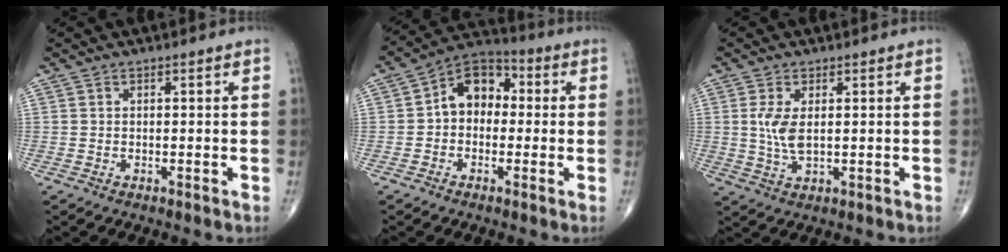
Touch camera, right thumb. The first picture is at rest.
{"total": 9.7, "force": [0.4, 7.1, 6.6], "torque": [-0.070, 0.034, -0.013]}
{"total": 5.1, "force": [0.7, 2.2, 4.6], "torque": [-0.101, -0.009, 0.018]}